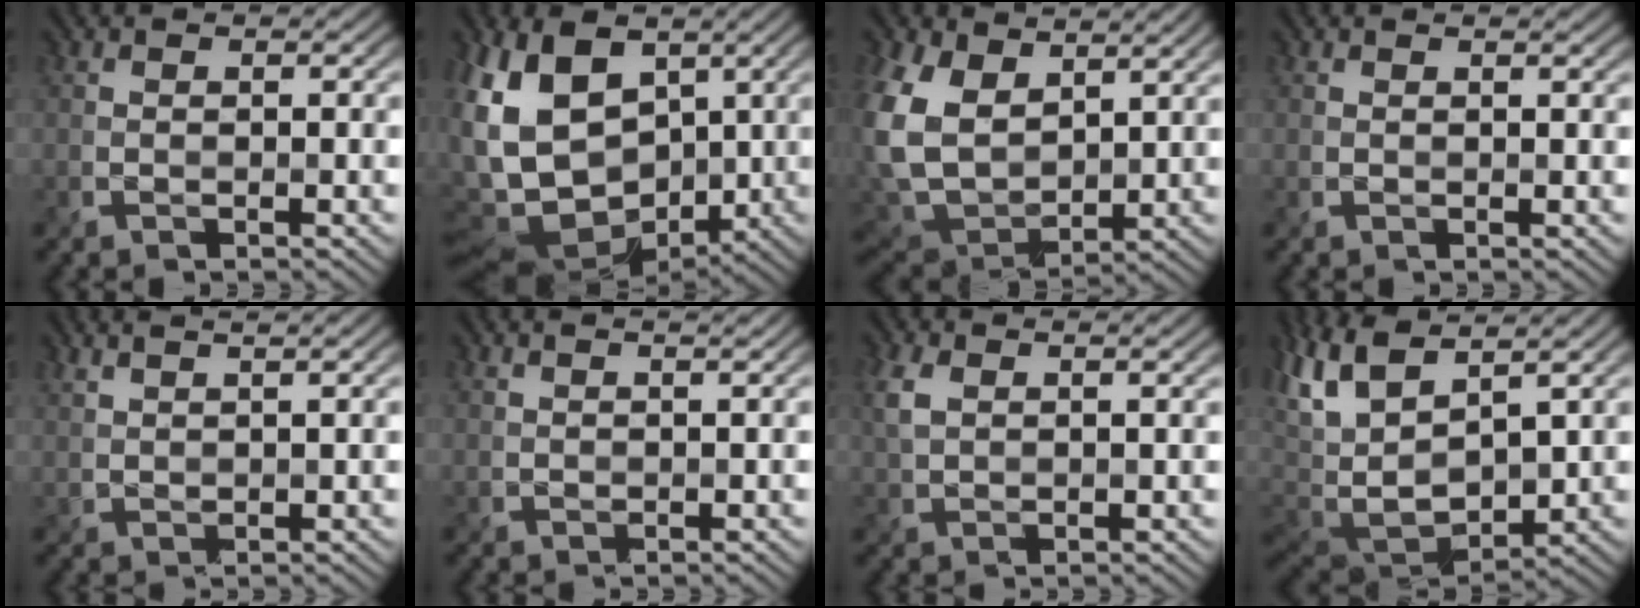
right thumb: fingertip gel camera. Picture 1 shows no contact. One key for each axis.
{"total": 15.9, "fx": 0.3, "fy": 10.9, "fz": 11.7, "tx": -0.273, "ty": -0.025, "tz": 0.031}
{"total": 13.1, "fx": 5.3, "fy": 8.1, "fz": 8.8, "tx": -0.245, "ty": 0.002, "tz": 0.103}
{"total": 0.7, "fx": 0.6, "fy": -0.1, "fz": 0.4, "tx": -0.007, "ty": -0.004, "tz": 0.010}
{"total": 3.4, "fx": 2.9, "fy": 0.5, "fz": 1.7, "tx": -0.020, "ty": 0.008, "tz": 0.041}
{"total": 2.3, "fx": 2.0, "fy": 0.3, "fz": 1.0, "tx": -0.015, "ty": 0.002, "tz": 0.027}
{"total": 4.4, "fx": 2.4, "fy": 1.9, "fz": 3.1, "tx": -0.083, "ty": 0.005, "tz": 0.047}
{"total": 13.1, "fx": 3.9, "fy": 6.5, "fz": 10.7, "tx": -0.272, "ty": 0.000, "tz": 0.079}